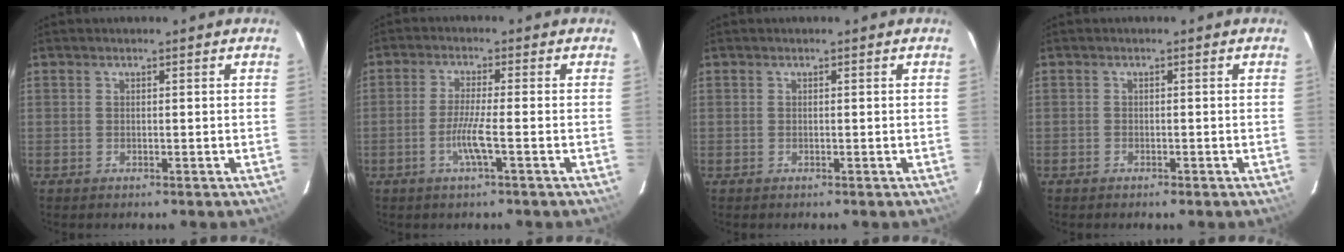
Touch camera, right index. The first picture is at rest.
{"total": 4.7, "force": [-2.0, -0.5, 4.3], "torque": [-0.089, -0.006, -0.040]}
{"total": 0.0}
{"total": 0.9, "force": [-0.7, 0.4, 0.2], "torque": [-0.010, 0.001, -0.011]}